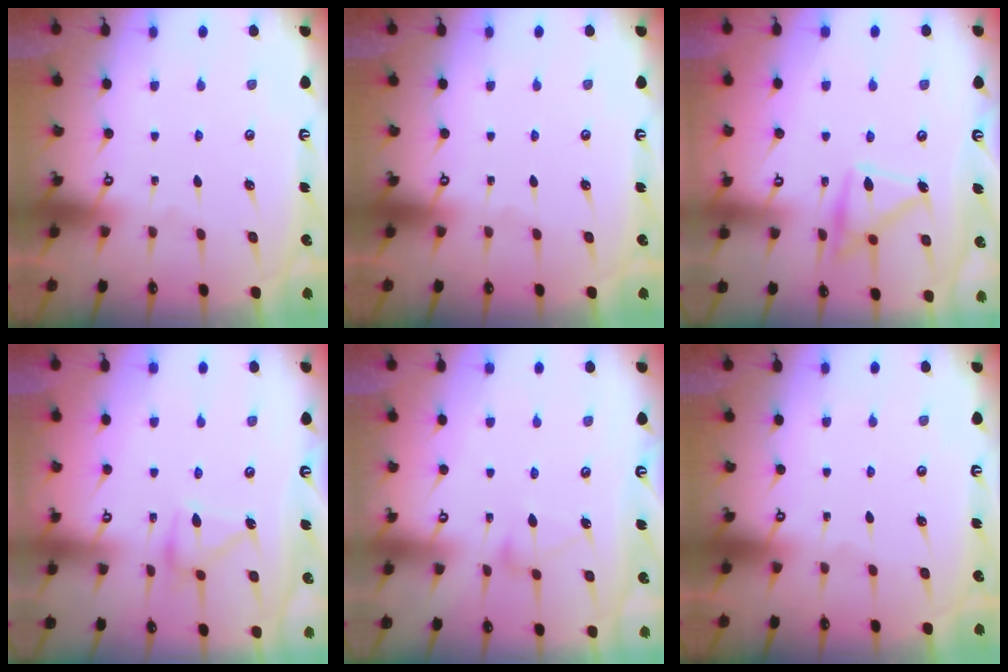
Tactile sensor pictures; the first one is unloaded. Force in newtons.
{"total": 0.0}
{"total": 15.3, "press": 15.3, "slide": 1.1}
{"total": 12.9, "press": 12.9, "slide": 0.4}
{"total": 6.3, "press": 6.3, "slide": 0.3}
{"total": 0.0}